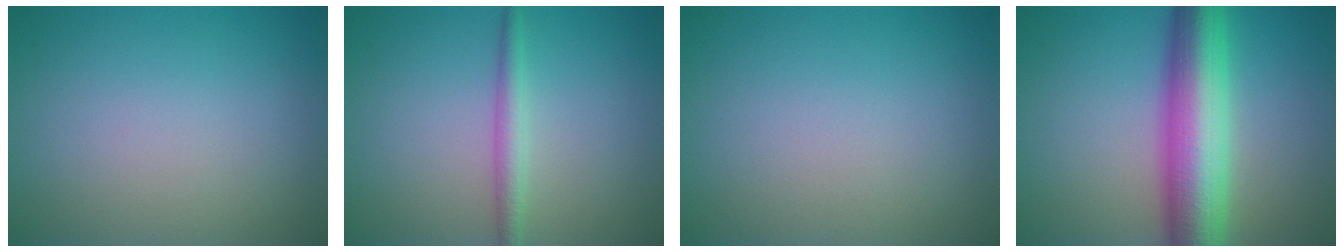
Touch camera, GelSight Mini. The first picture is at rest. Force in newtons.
{"total": 2.1, "press": 2.1, "slide": 0.0}
{"total": 0.0}
{"total": 9.8, "press": 9.8, "slide": 0.1}